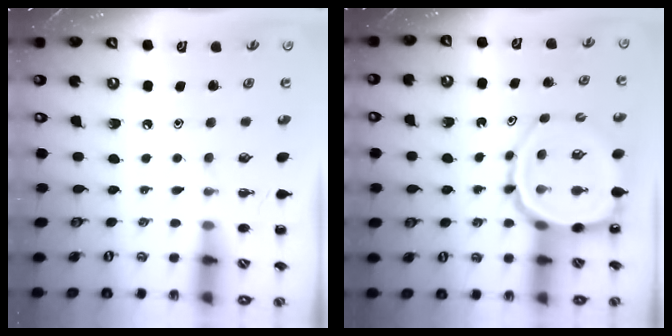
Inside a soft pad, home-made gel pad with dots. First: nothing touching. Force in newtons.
{"total": 11.3, "press": 10.8, "slide": 3.0}